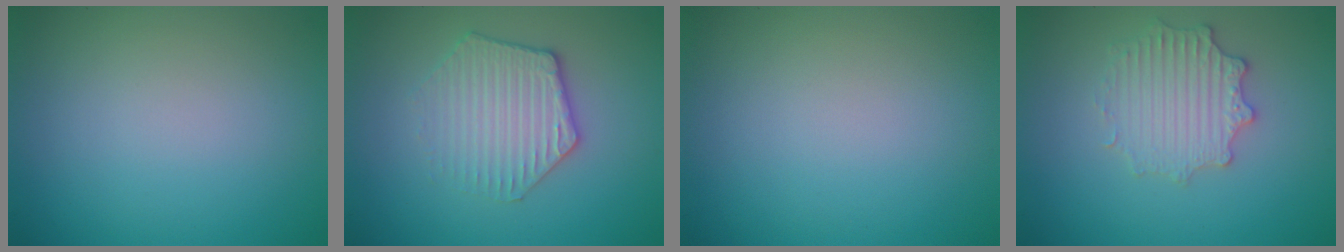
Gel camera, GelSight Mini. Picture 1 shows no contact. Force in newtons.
{"total": 3.3, "press": 3.3, "slide": 0.8}
{"total": 0.0}
{"total": 2.9, "press": 2.9, "slide": 0.2}